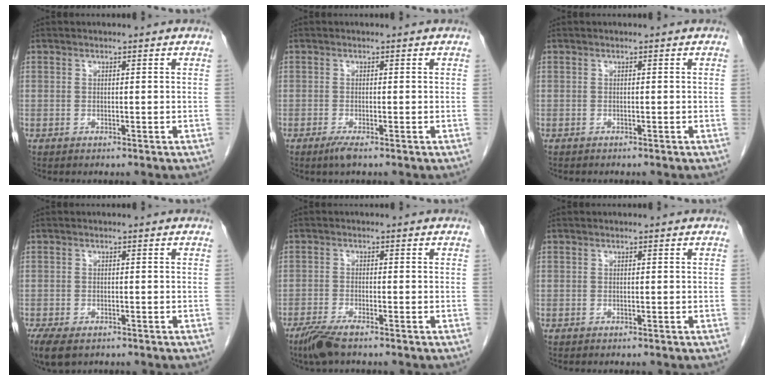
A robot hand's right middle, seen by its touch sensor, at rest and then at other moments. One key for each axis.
{"total": 1.6, "fx": -1.0, "fy": 0.0, "fz": 1.2, "tx": -0.029, "ty": -0.007, "tz": -0.021}
{"total": 0.6, "fx": -0.6, "fy": 0.2, "fz": 0.2, "tx": -0.008, "ty": -0.001, "tz": -0.009}
{"total": 6.7, "fx": -4.5, "fy": 3.2, "fz": 3.7, "tx": -0.077, "ty": -0.014, "tz": -0.072}
{"total": 3.8, "fx": -2.8, "fy": 0.5, "fz": 2.4, "tx": -0.055, "ty": -0.010, "tz": -0.056}
{"total": 0.0}